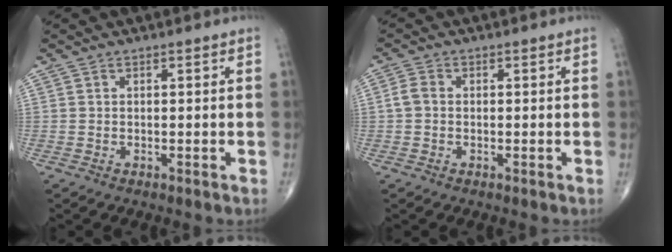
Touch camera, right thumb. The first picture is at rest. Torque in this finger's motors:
{"motor_torque": [-0.52, 0.43, 0.29, -0.03, 0.03]}